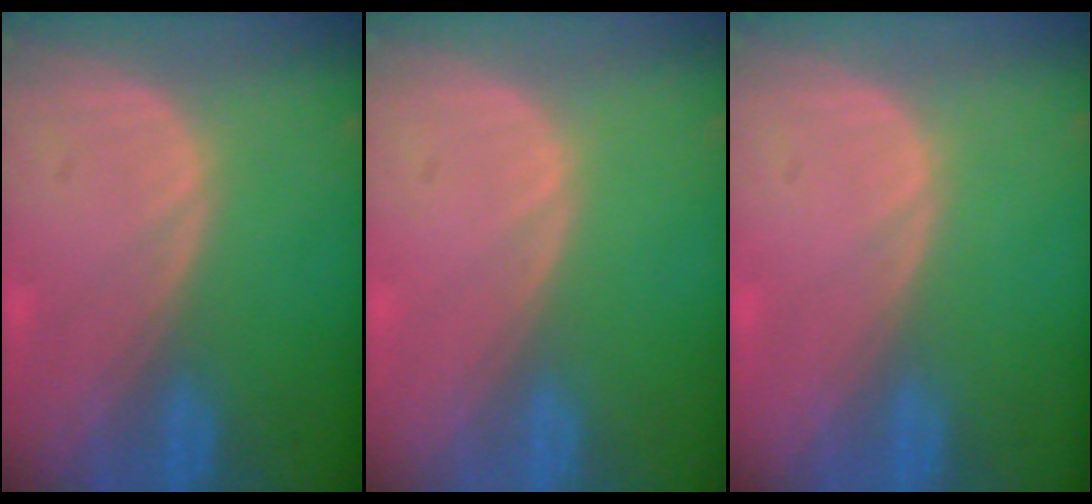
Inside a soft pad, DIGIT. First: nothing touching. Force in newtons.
{"total": 0.0}
{"total": 0.0}